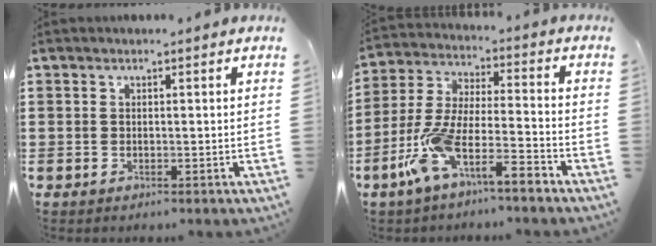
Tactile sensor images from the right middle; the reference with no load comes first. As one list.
[{"total": 9.6, "force": [-7.2, 0.6, 6.2], "torque": [-0.156, -0.015, -0.152]}]